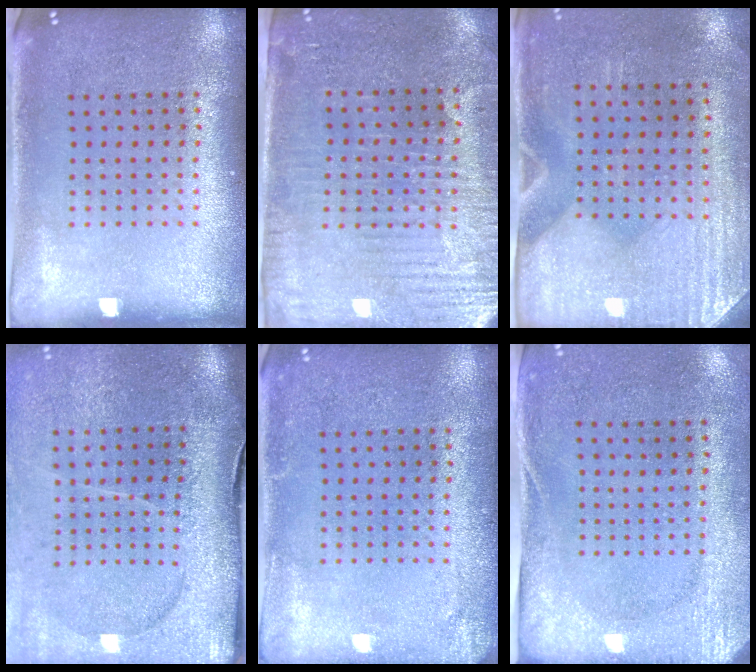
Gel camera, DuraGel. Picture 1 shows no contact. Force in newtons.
{"total": 3.4, "press": 3.1, "slide": 1.3}
{"total": 3.0, "press": 2.6, "slide": 1.5}
{"total": 4.6, "press": 3.6, "slide": 2.8}
{"total": 1.8, "press": 1.8, "slide": 0.2}
{"total": 2.8, "press": 2.2, "slide": 1.7}